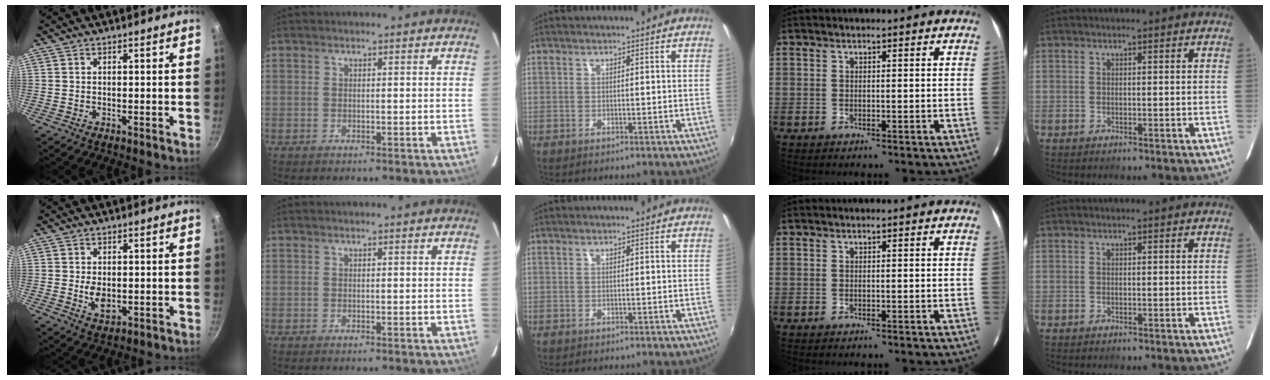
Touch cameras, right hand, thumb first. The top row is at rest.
{"thumb": {"total": 4.5, "force": [-0.3, 2.9, 3.5], "torque": [-0.058, -0.010, 0.001]}}